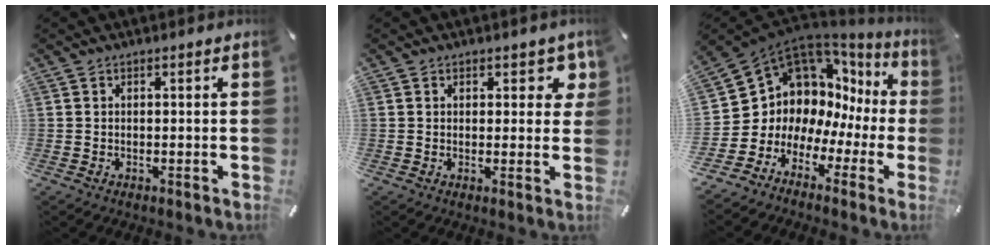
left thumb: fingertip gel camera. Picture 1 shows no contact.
{"total": 5.0, "force": [2.5, 3.1, 3.1], "torque": [-0.019, -0.009, 0.035]}
{"total": 9.4, "force": [5.5, 7.3, 2.3], "torque": [-0.066, -0.085, 0.108]}